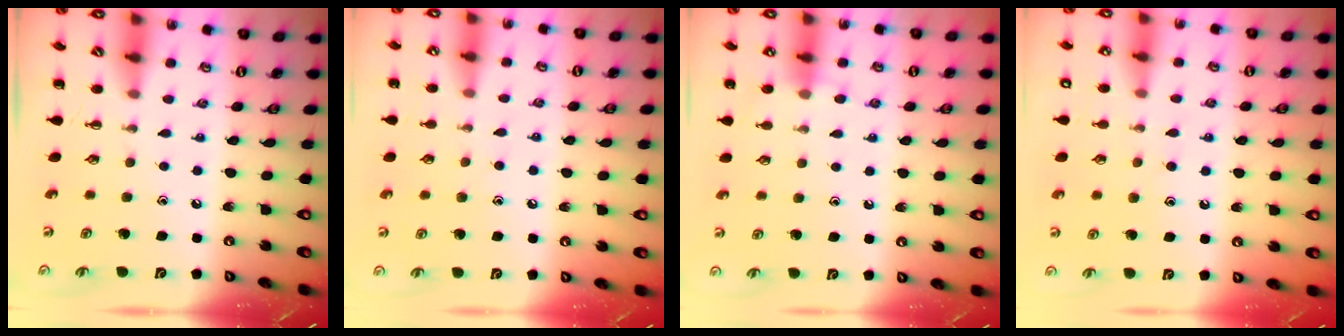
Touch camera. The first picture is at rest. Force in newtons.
{"total": 6.0, "press": 5.8, "slide": 1.6}
{"total": 7.5, "press": 7.1, "slide": 2.2}
{"total": 8.2, "press": 8.1, "slide": 1.2}